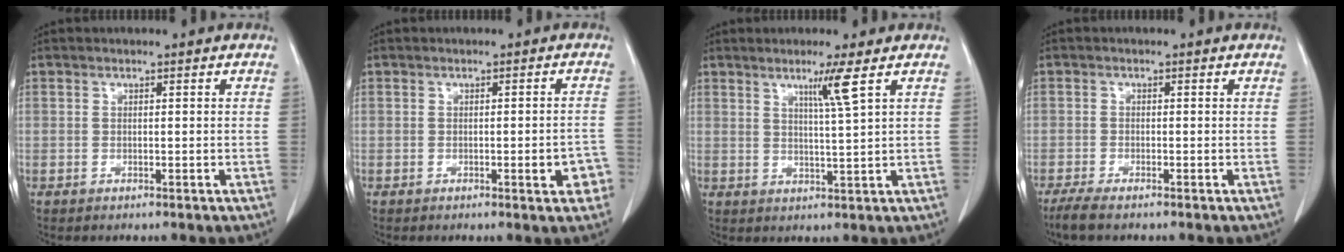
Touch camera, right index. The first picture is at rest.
{"total": 3.8, "force": [-1.7, 0.8, 3.3], "torque": [-0.033, 0.000, -0.020]}
{"total": 4.4, "force": [2.3, -1.2, 3.5], "torque": [-0.065, -0.011, 0.045]}
{"total": 2.8, "force": [-2.2, 0.5, 1.8], "torque": [-0.035, -0.007, -0.039]}